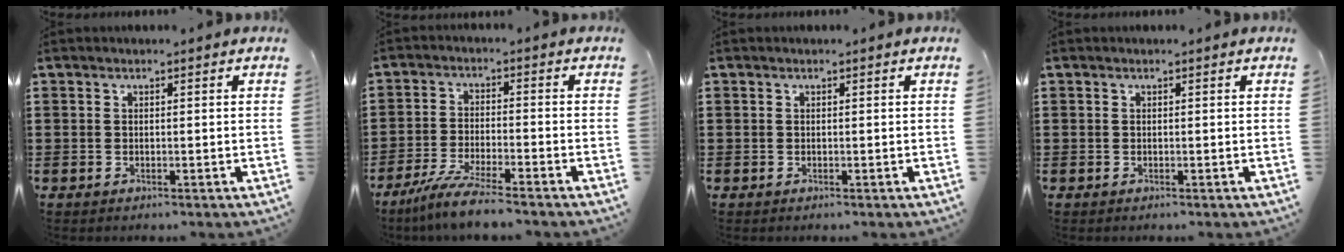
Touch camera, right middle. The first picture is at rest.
{"total": 6.2, "force": [-5.4, -0.2, 3.1], "torque": [-0.076, -0.022, -0.105]}
{"total": 0.0}
{"total": 0.0}